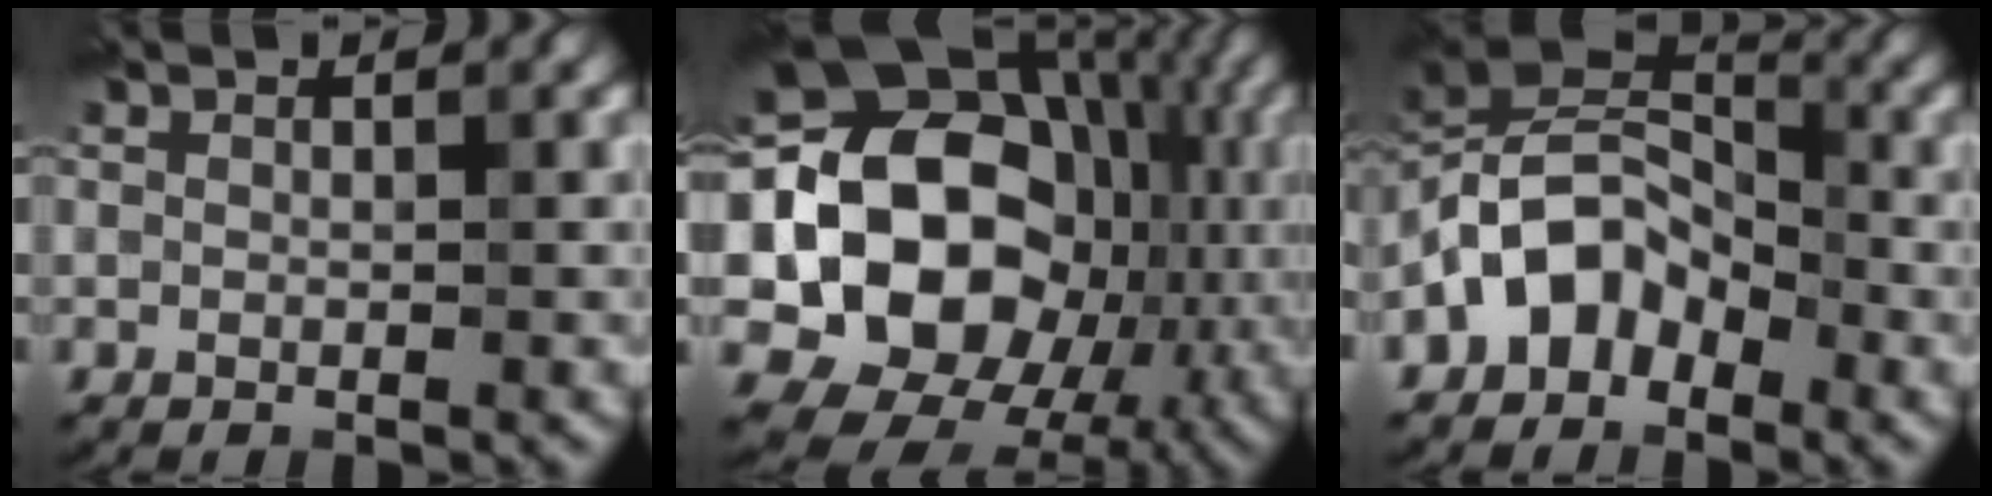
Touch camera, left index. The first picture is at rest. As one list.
[{"total": 18.2, "force": [-0.9, 14.5, 10.9], "torque": [-0.180, 0.002, -0.008]}, {"total": 6.3, "force": [-3.1, 4.0, 3.7], "torque": [-0.057, 0.022, -0.077]}]